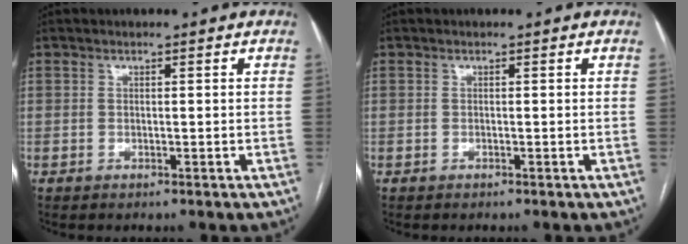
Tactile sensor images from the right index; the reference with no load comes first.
{"total": 0.0}